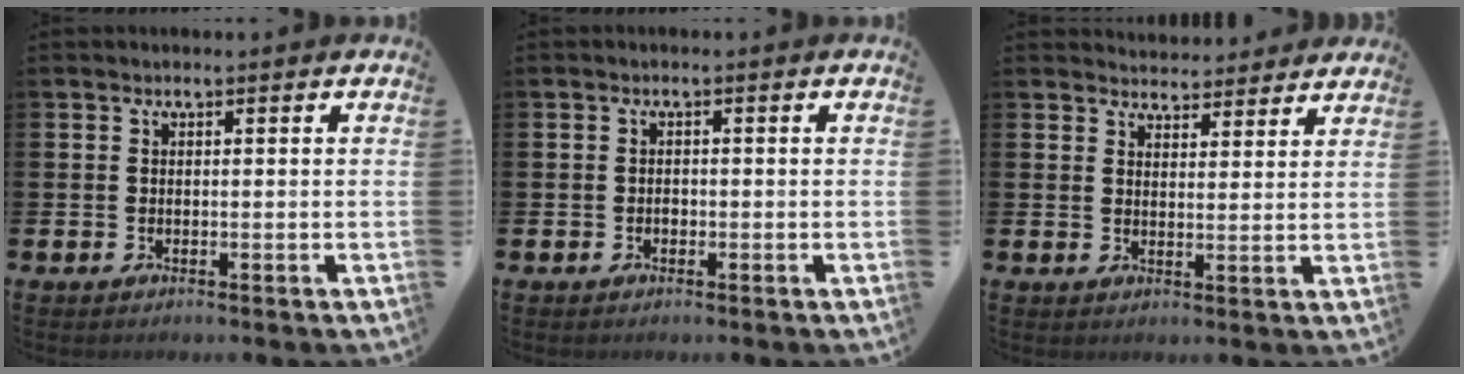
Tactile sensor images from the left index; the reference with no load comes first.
{"total": 0.7, "force": [-0.3, 0.6, 0.3], "torque": [-0.005, 0.002, -0.007]}
{"total": 3.9, "force": [3.9, 0.8, -0.2], "torque": [-0.002, -0.024, 0.071]}